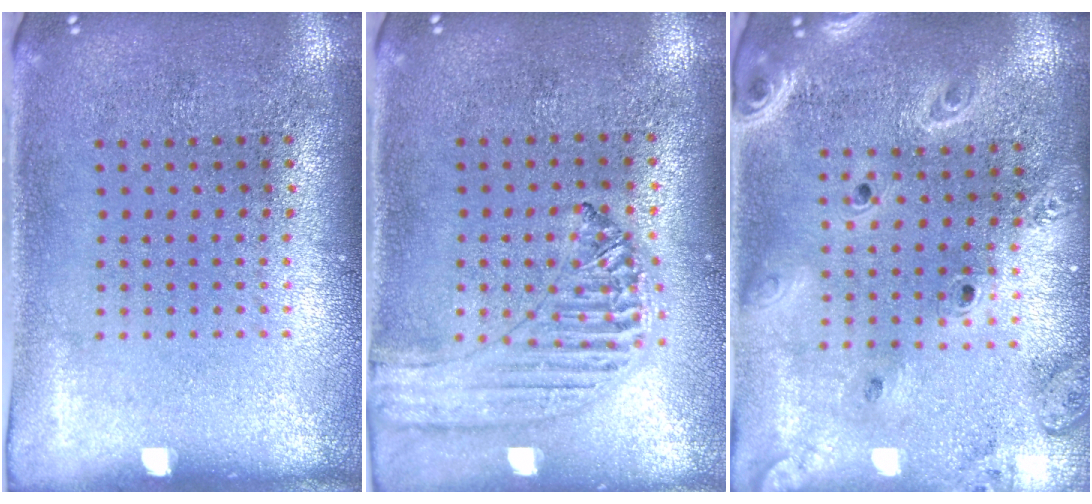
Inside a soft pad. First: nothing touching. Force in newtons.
{"total": 1.2, "press": 1.2, "slide": 0.1}
{"total": 2.6, "press": 2.3, "slide": 1.2}